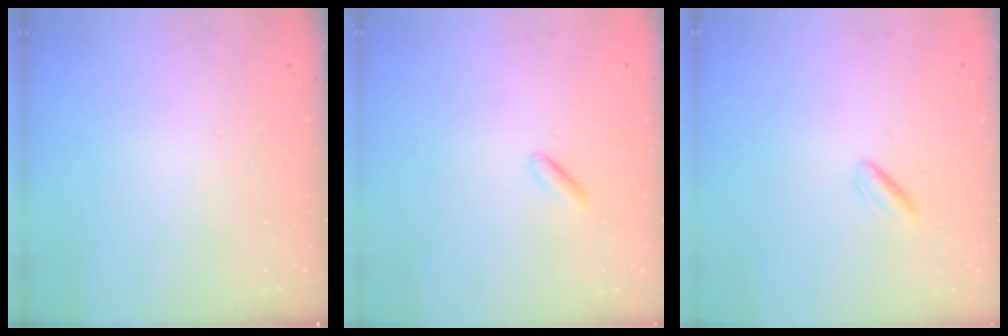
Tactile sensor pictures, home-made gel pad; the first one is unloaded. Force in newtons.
{"total": 0.7, "press": 0.3, "slide": 0.6}
{"total": 2.3, "press": 1.9, "slide": 1.2}